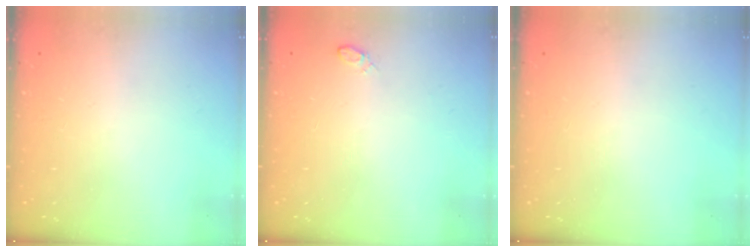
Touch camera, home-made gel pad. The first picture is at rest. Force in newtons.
{"total": 4.3, "press": 4.0, "slide": 1.5}
{"total": 0.0}